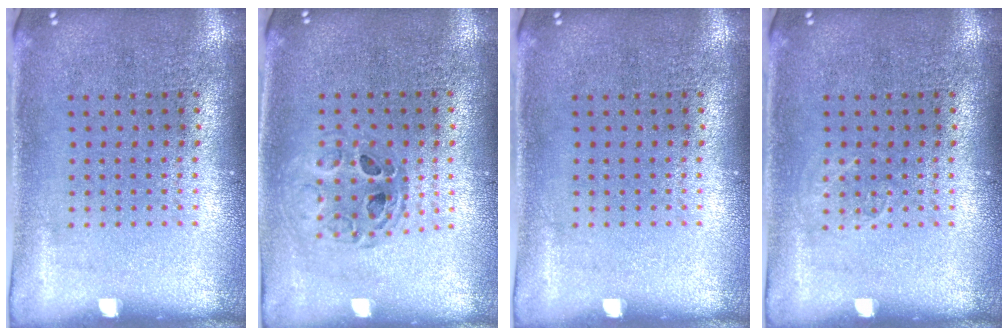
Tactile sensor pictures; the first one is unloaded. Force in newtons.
{"total": 0.8, "press": 0.8, "slide": 0.1}
{"total": 0.0}
{"total": 0.8, "press": 0.8, "slide": 0.0}